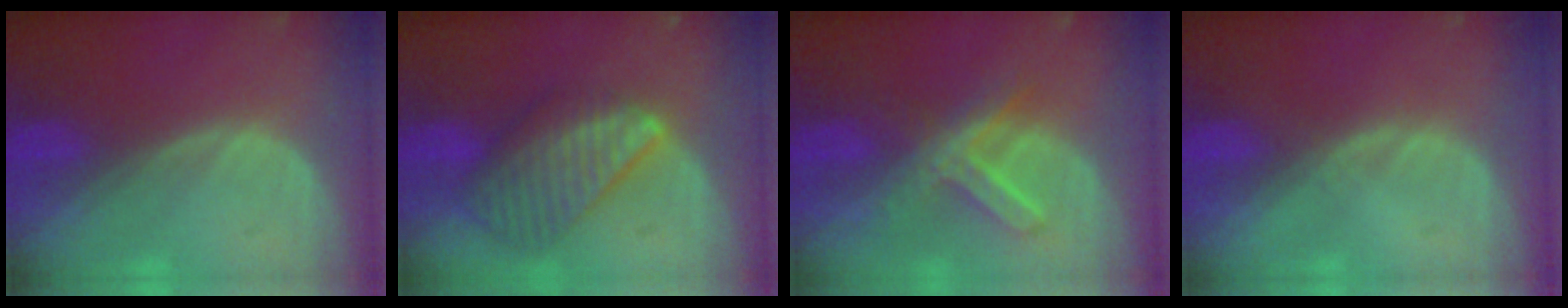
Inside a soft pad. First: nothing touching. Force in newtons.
{"total": 9.4, "press": 8.2, "slide": 4.6}
{"total": 7.4, "press": 6.2, "slide": 4.0}
{"total": 0.7, "press": 0.5, "slide": 0.4}